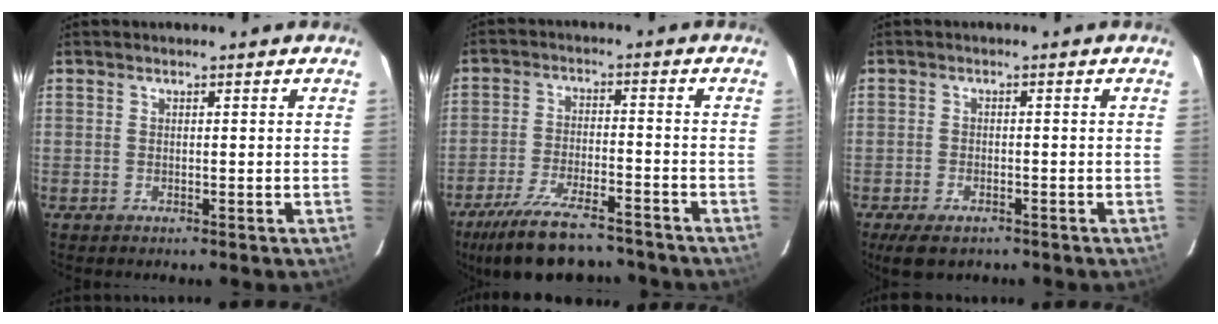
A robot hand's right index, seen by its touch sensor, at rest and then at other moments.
{"total": 16.8, "force": [-14.0, 5.0, 7.9], "torque": [-0.170, -0.017, -0.221]}
{"total": 5.5, "force": [-3.9, 2.6, 2.9], "torque": [-0.074, -0.016, -0.064]}